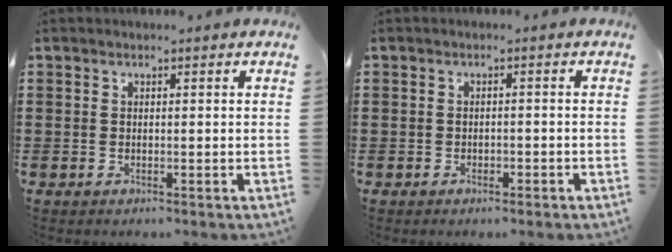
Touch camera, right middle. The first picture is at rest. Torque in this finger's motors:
{"motor_torque": [-0.29, 0.07, 0.01, -0.01]}